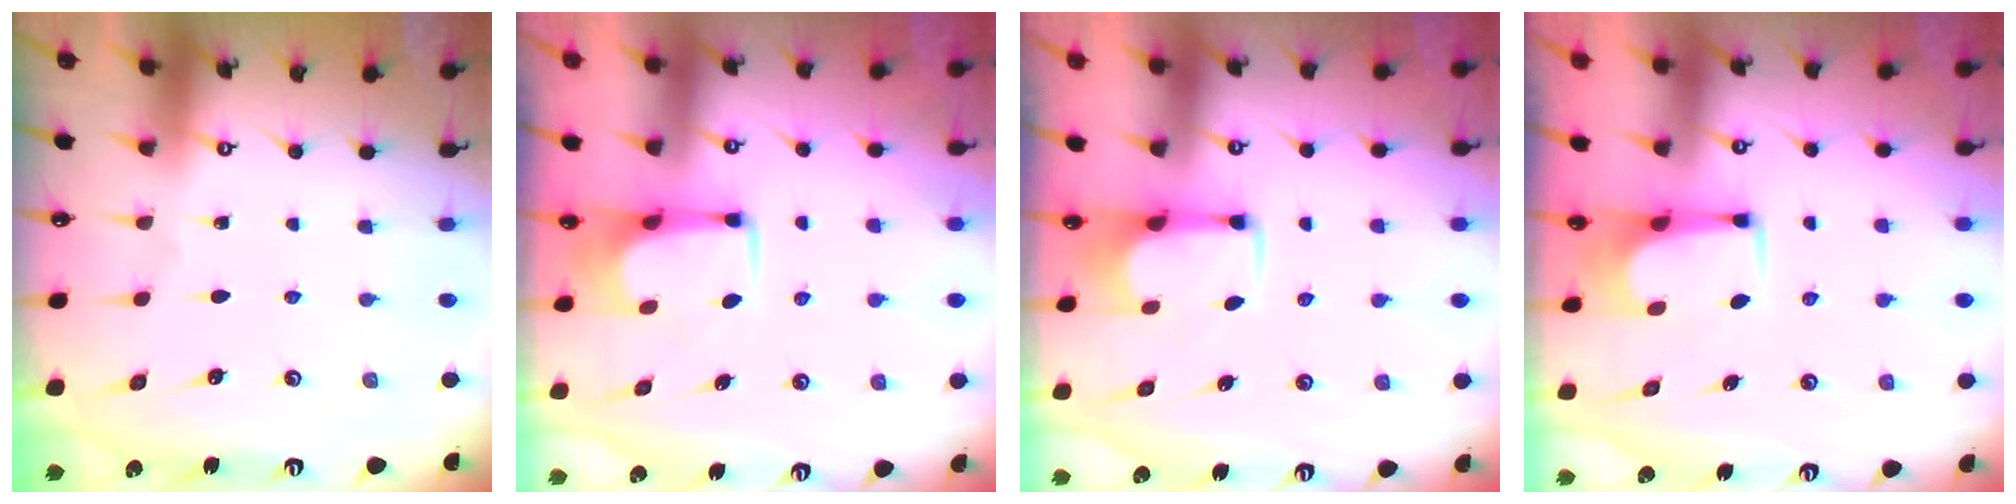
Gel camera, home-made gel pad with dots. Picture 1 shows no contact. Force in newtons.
{"total": 3.9, "press": 3.9, "slide": 0.4}
{"total": 2.8, "press": 2.5, "slide": 1.1}
{"total": 3.5, "press": 3.5, "slide": 0.2}